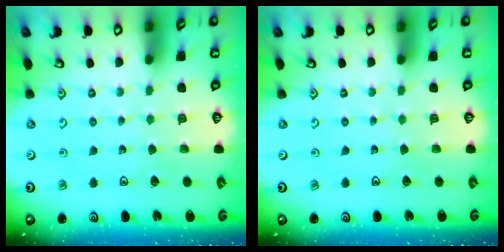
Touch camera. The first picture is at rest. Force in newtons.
{"total": 0.0}